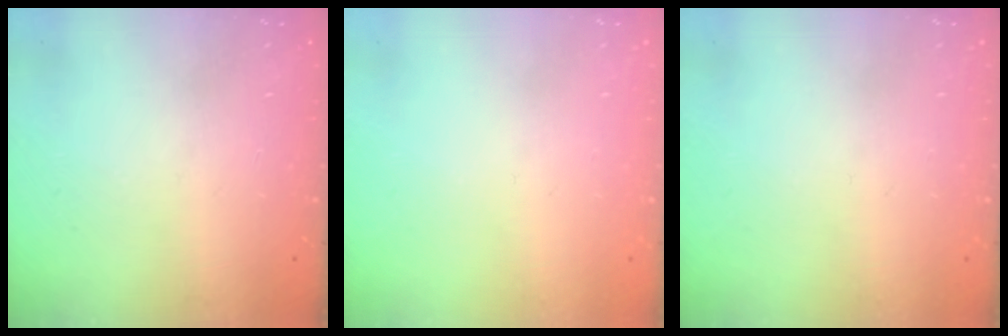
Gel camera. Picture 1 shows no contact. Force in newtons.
{"total": 0.0}
{"total": 0.0}